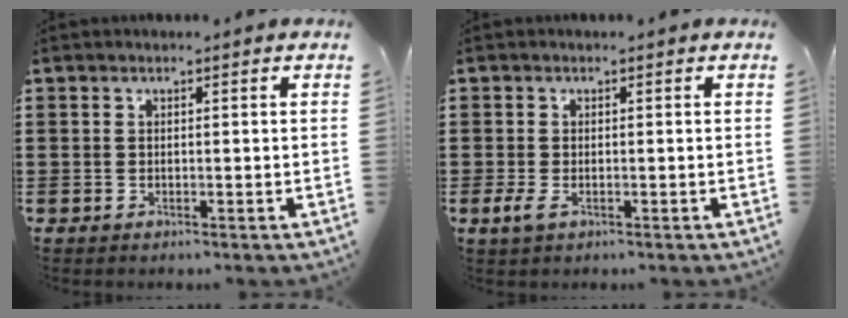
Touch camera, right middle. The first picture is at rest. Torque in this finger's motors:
{"motor_torque": [0.33, 0.33, 0.37, 0.09]}